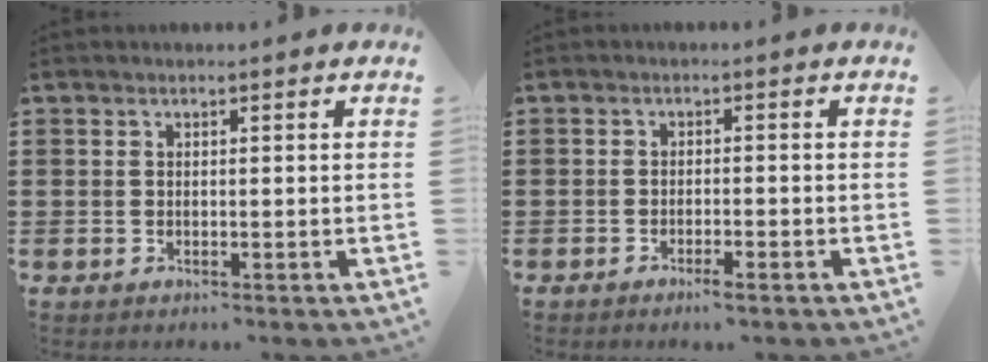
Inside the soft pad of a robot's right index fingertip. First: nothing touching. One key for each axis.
{"total": 1.6, "fx": -1.4, "fy": 0.1, "fz": 0.8, "tx": -0.017, "ty": -0.002, "tz": -0.025}